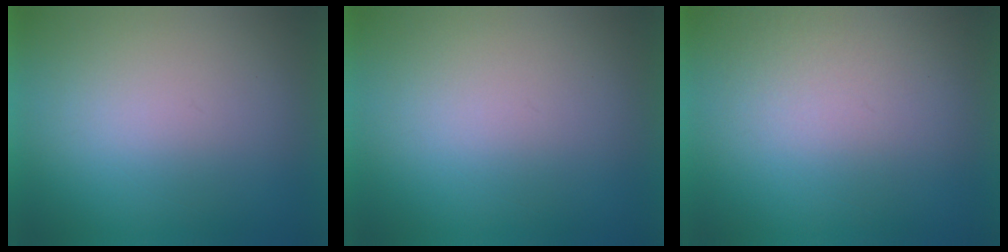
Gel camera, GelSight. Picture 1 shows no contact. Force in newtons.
{"total": 0.0}
{"total": 3.4}